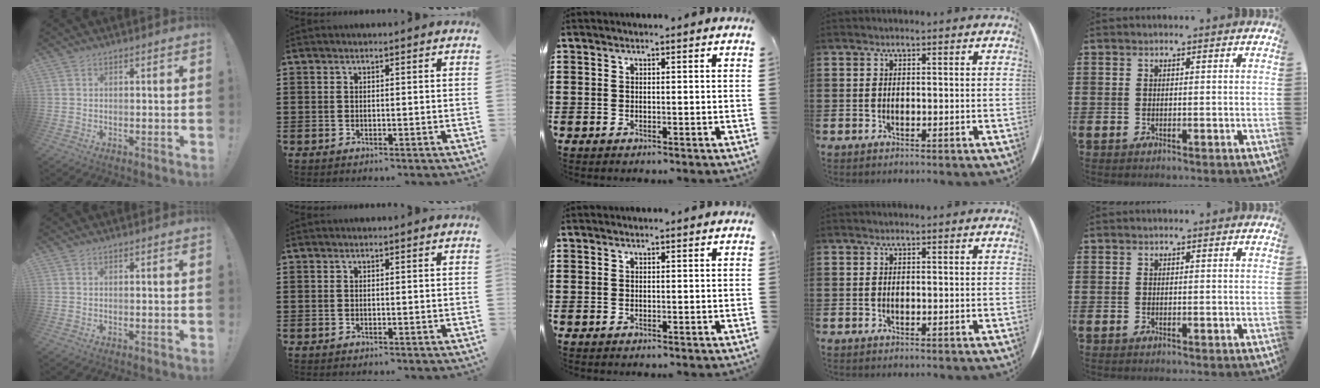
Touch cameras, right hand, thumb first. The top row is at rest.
{}